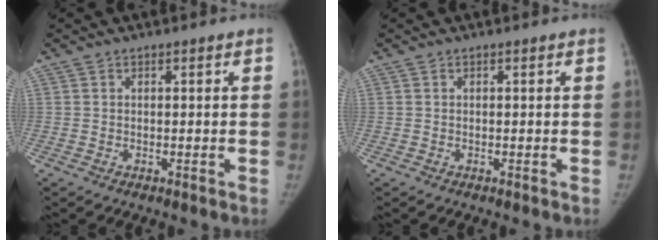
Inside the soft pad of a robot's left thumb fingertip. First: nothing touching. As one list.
[{"total": 0.0}]